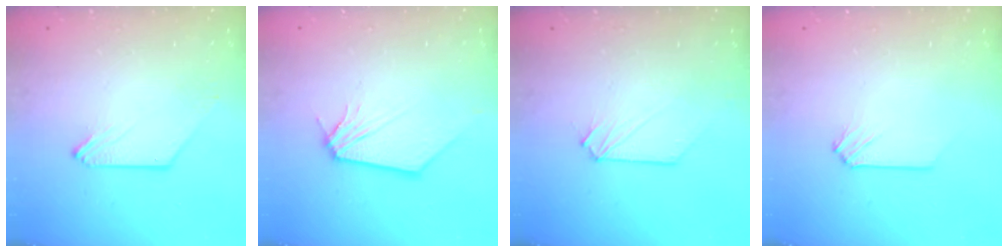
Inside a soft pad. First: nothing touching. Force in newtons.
{"total": 0.0}
{"total": 0.0}
{"total": 0.0}